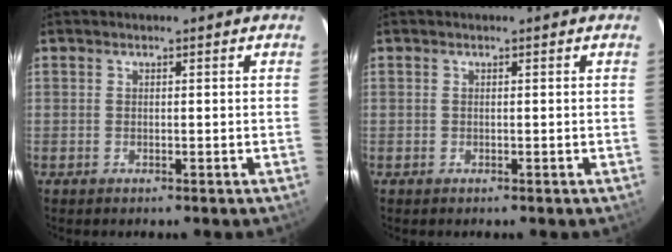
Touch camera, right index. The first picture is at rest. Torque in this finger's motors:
{"motor_torque": [-0.17, 0.05, 0.04, 0.01]}